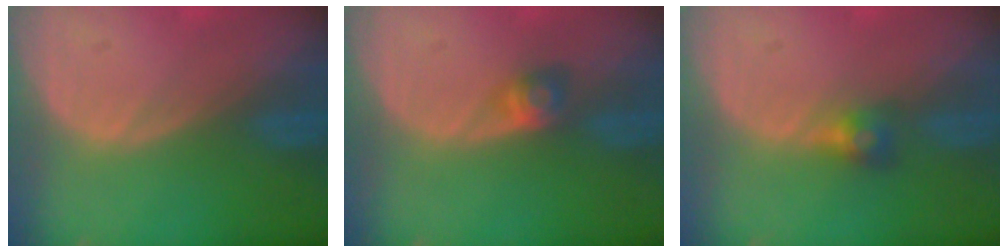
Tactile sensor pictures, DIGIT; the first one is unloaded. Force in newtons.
{"total": 2.7, "press": 2.5, "slide": 1.1}
{"total": 2.7, "press": 2.5, "slide": 0.9}